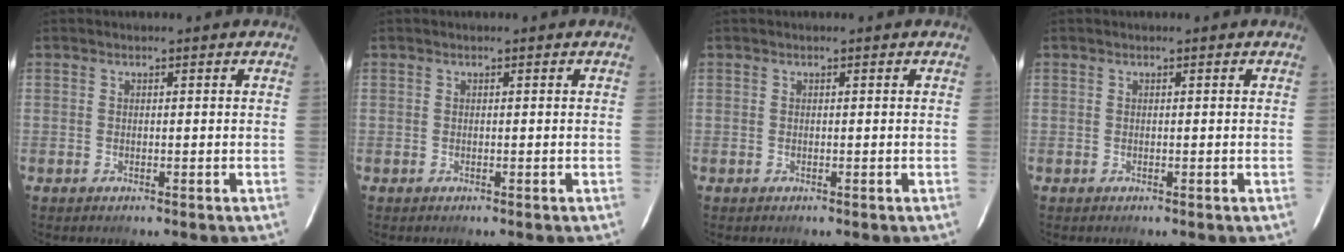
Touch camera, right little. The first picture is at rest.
{"total": 0.0}
{"total": 0.0}
{"total": 0.0}